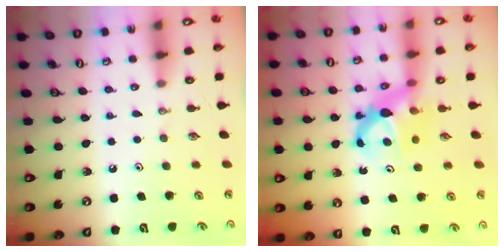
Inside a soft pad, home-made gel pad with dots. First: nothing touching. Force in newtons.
{"total": 7.0, "press": 6.9, "slide": 0.6}